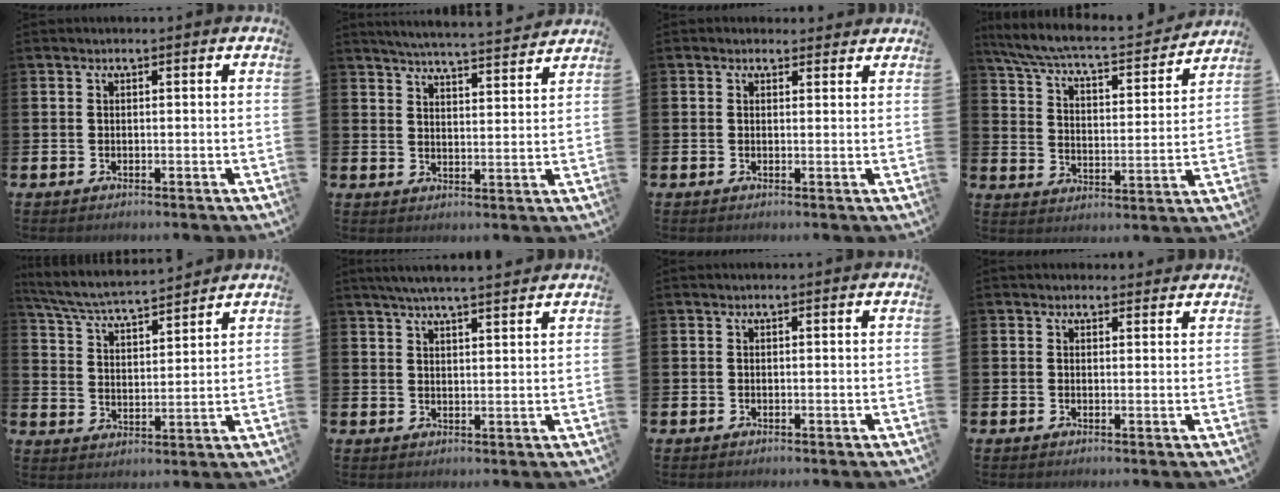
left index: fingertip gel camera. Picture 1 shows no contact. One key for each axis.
{"total": 5.0, "fx": 4.9, "fy": -0.3, "fz": 0.9, "tx": -0.030, "ty": -0.038, "tz": 0.085}
{"total": 1.3, "fx": 1.1, "fy": 0.7, "fz": 0.1, "tx": 0.008, "ty": 0.001, "tz": 0.017}
{"total": 6.8, "fx": 6.3, "fy": 1.0, "fz": 2.4, "tx": -0.077, "ty": -0.049, "tz": 0.103}
{"total": 5.5, "fx": 5.3, "fy": 0.5, "fz": 1.5, "tx": -0.053, "ty": -0.038, "tz": 0.090}
{"total": 4.6, "fx": 4.3, "fy": -0.3, "fz": 1.4, "tx": -0.037, "ty": -0.015, "tz": 0.077}
{"total": 0.0}
{"total": 1.6, "fx": 1.5, "fy": 0.6, "fz": 0.1, "tx": 0.008, "ty": -0.002, "tz": 0.025}